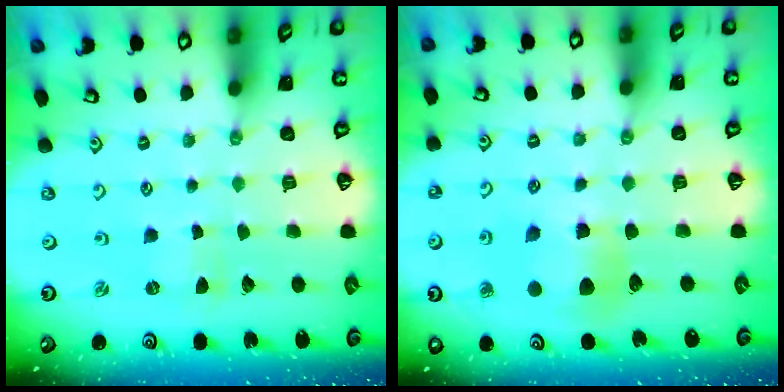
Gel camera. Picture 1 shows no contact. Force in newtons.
{"total": 9.0, "press": 8.9, "slide": 1.0}